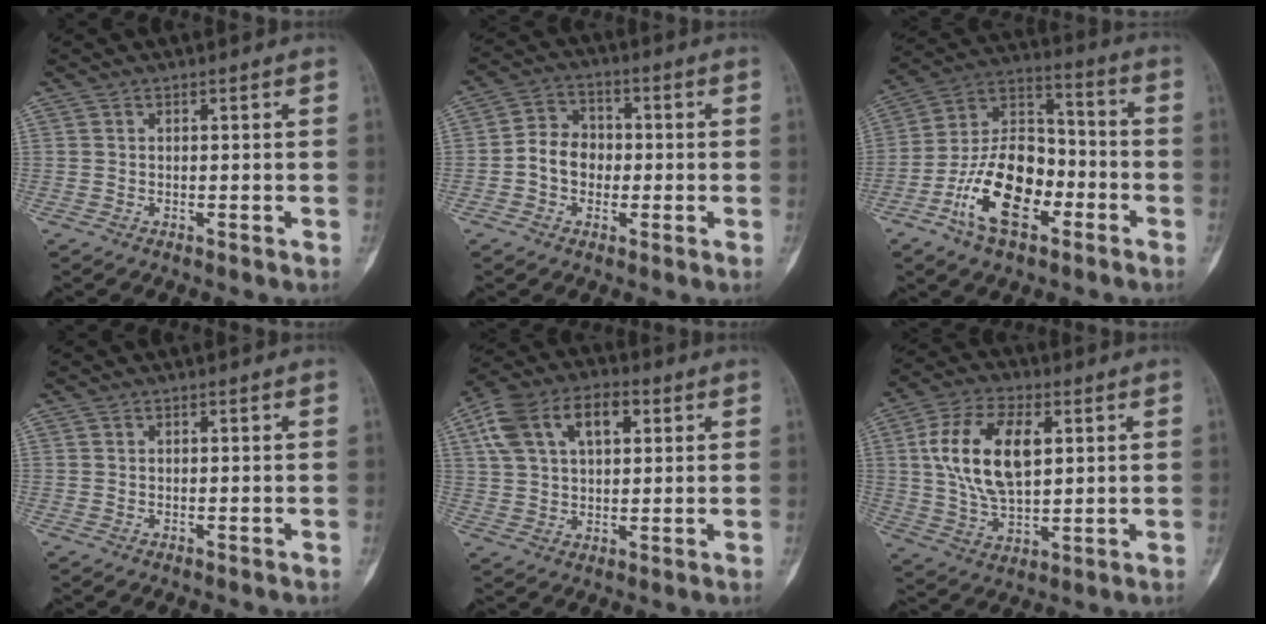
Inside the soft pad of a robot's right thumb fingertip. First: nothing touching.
{"total": 7.1, "force": [-1.0, 5.8, 3.8], "torque": [-0.039, 0.024, -0.030]}
{"total": 17.1, "force": [-7.1, 9.5, 12.3], "torque": [-0.196, 0.056, -0.131]}
{"total": 0.0}
{"total": 14.7, "force": [5.4, 8.8, 10.5], "torque": [-0.182, 0.017, 0.095]}
{"total": 15.2, "force": [3.5, 8.2, 12.3], "torque": [-0.223, -0.001, 0.068]}